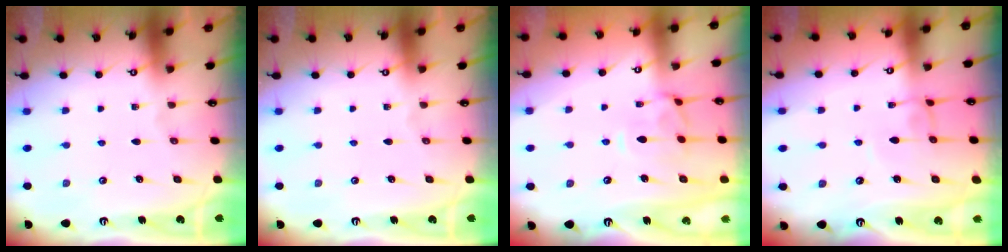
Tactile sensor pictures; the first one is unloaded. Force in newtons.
{"total": 0.0}
{"total": 2.6, "press": 2.4, "slide": 1.0}
{"total": 2.9, "press": 2.9, "slide": 0.2}